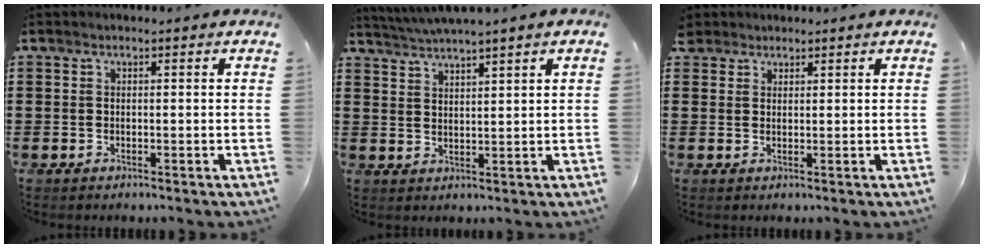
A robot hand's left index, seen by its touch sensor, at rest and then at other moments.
{"total": 2.8, "force": [2.5, -0.7, 0.9], "torque": [-0.024, -0.009, 0.046]}
{"total": 1.9, "force": [1.6, 1.1, 0.1], "torque": [-0.006, 0.006, 0.031]}